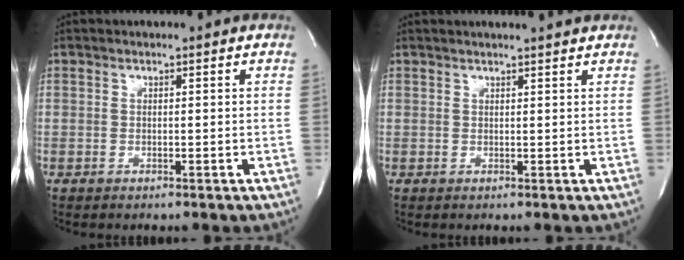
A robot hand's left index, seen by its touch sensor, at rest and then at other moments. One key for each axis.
{"total": 4.3, "fx": 4.0, "fy": -0.4, "fz": 1.4, "tx": -0.018, "ty": 0.009, "tz": 0.041}